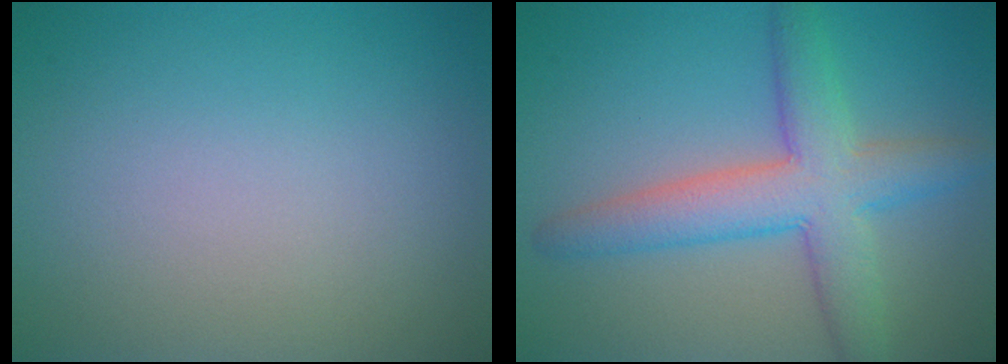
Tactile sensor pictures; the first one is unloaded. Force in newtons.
{"total": 6.3, "press": 6.2, "slide": 0.4}